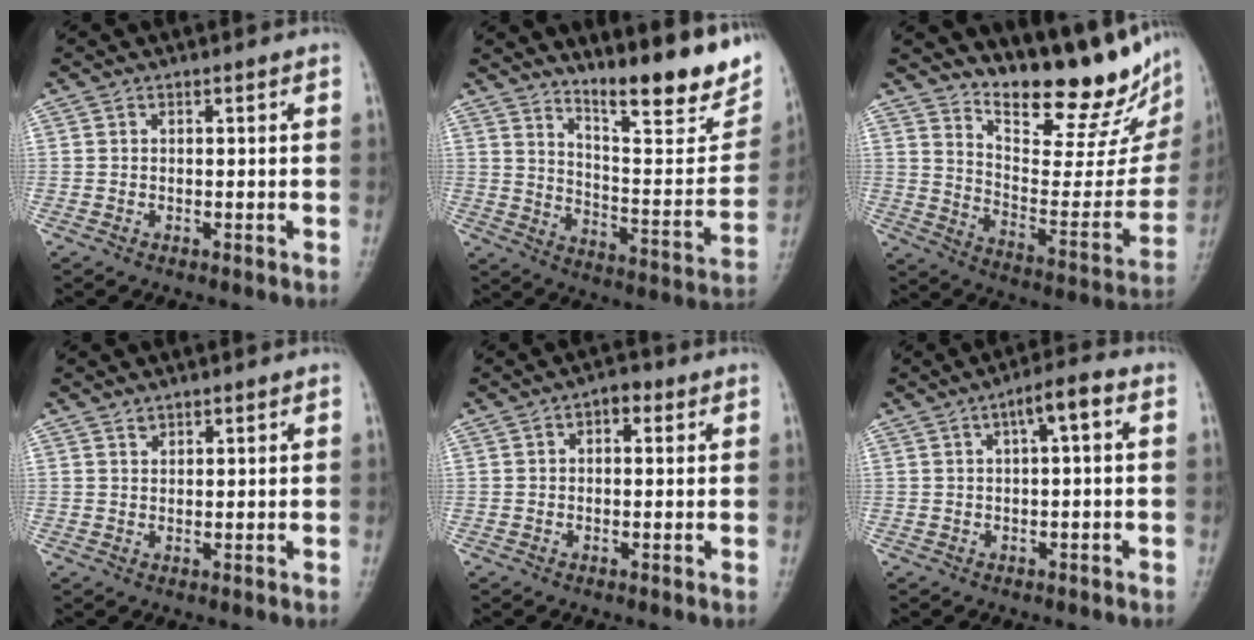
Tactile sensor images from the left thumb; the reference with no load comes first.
{"total": 18.7, "force": [12.6, 4.7, 12.9], "torque": [-0.136, -0.077, 0.198]}
{"total": 21.2, "force": [16.7, 5.8, 11.7], "torque": [-0.134, -0.120, 0.250]}
{"total": 1.1, "force": [0.9, 0.5, 0.3], "torque": [0.002, -0.007, 0.015]}
{"total": 2.9, "force": [0.9, 1.8, 2.1], "torque": [-0.016, 0.006, 0.006]}
{"total": 4.4, "force": [0.8, 1.1, 4.2], "torque": [-0.064, 0.021, 0.008]}